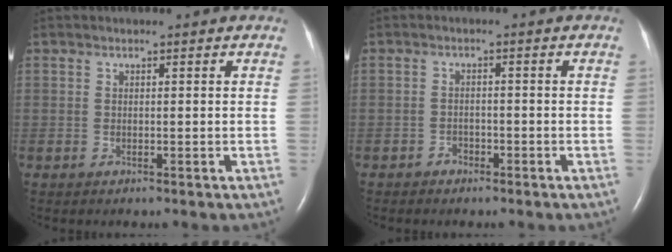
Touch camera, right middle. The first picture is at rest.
{"total": 1.5, "force": [-1.1, 0.9, 0.3], "torque": [-0.007, 0.004, -0.020]}